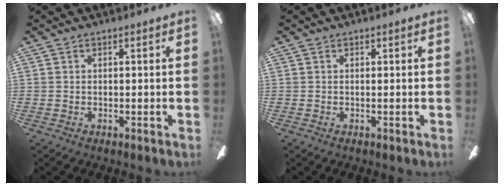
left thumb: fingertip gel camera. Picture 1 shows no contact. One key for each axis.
{"total": 0.0}